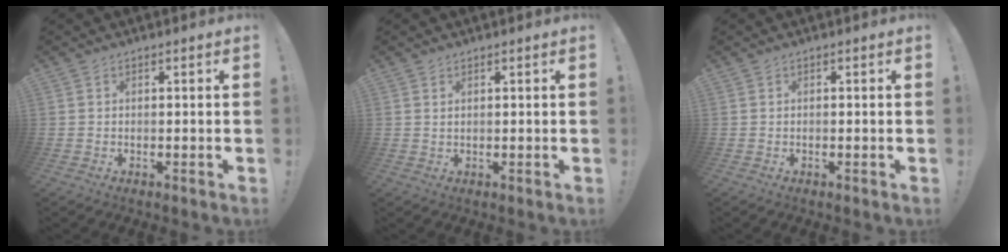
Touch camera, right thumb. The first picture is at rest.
{"total": 1.0, "force": [0.7, 0.3, 0.7], "torque": [-0.009, -0.002, 0.013]}
{"total": 0.0}